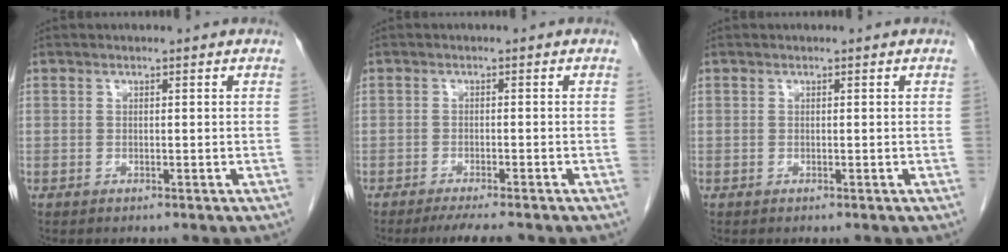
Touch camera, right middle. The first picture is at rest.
{"total": 5.4, "force": [-4.5, 0.3, 3.0], "torque": [-0.039, -0.010, -0.066]}
{"total": 0.0}